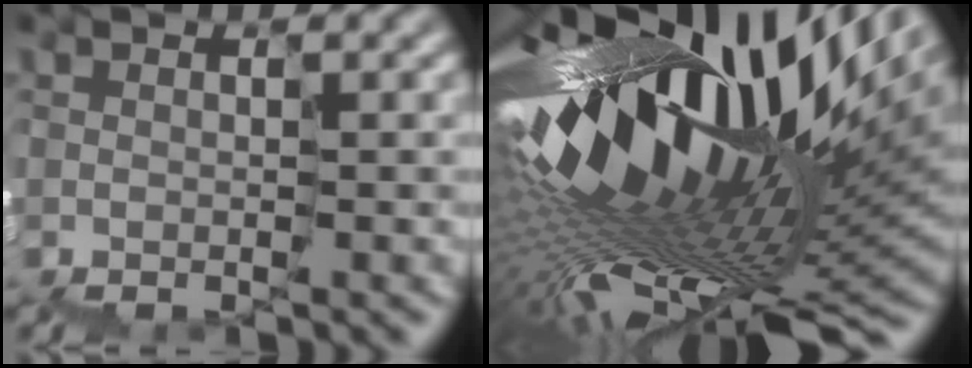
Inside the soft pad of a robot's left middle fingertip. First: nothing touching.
{"total": 15.0, "force": [4.5, 5.1, 13.3], "torque": [-0.214, 0.008, 0.083]}